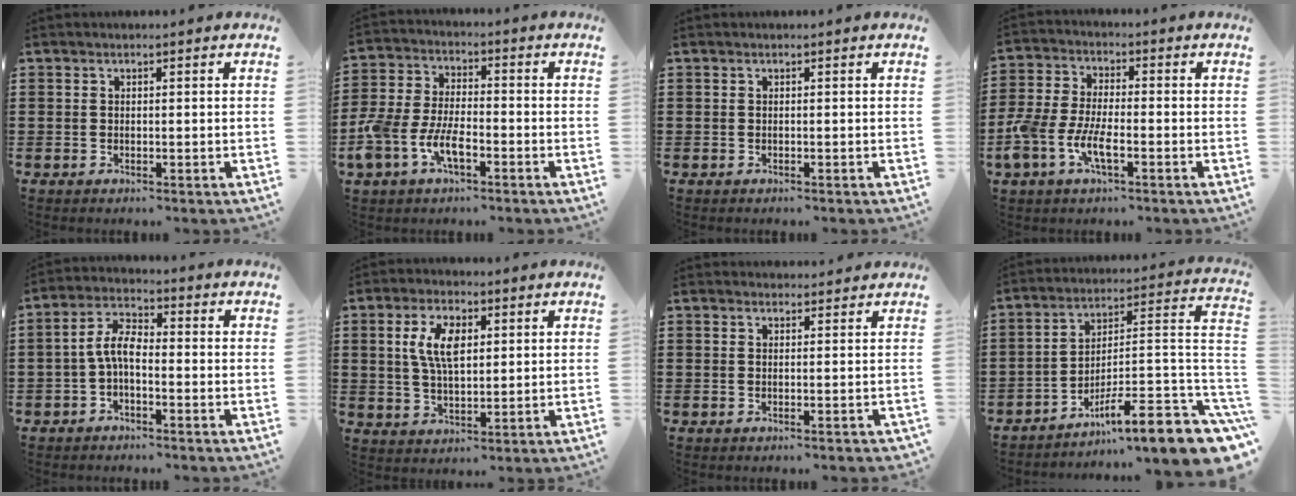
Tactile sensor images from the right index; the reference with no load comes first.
{"total": 7.3, "force": [-3.5, 3.6, 5.4], "torque": [-0.139, -0.003, -0.071]}
{"total": 0.0}
{"total": 6.5, "force": [-3.1, 2.5, 5.2], "torque": [-0.138, -0.011, -0.064]}
{"total": 4.8, "force": [-1.2, 1.9, 4.2], "torque": [-0.098, 0.005, -0.030]}
{"total": 6.5, "force": [1.9, 3.2, 5.4], "torque": [-0.116, 0.013, 0.032]}
{"total": 0.8, "force": [0.8, 0.0, -0.1], "torque": [-0.002, 0.000, 0.016]}
{"total": 11.7, "force": [-8.0, 2.0, 8.3], "torque": [-0.113, 0.010, -0.148]}